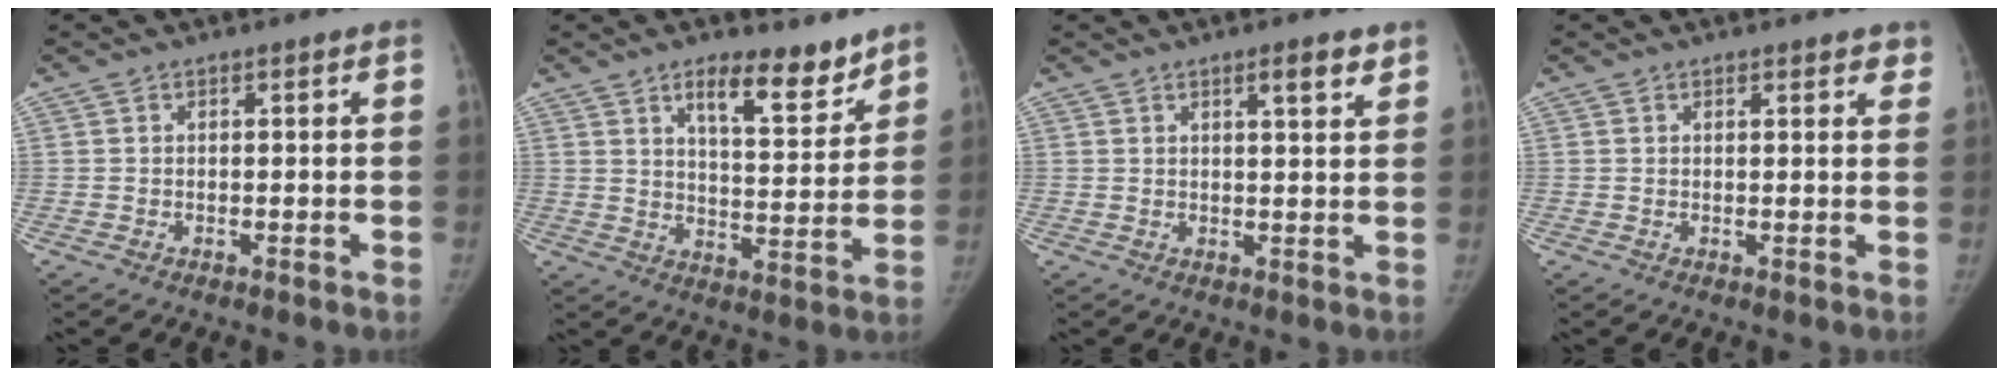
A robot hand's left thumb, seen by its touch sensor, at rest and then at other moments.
{"total": 11.0, "force": [7.7, 3.9, 6.7], "torque": [-0.075, -0.057, 0.124]}
{"total": 4.0, "force": [2.5, 0.8, 3.1], "torque": [-0.040, -0.015, 0.036]}
{"total": 2.8, "force": [2.2, 1.0, 1.5], "torque": [0.002, -0.004, 0.020]}